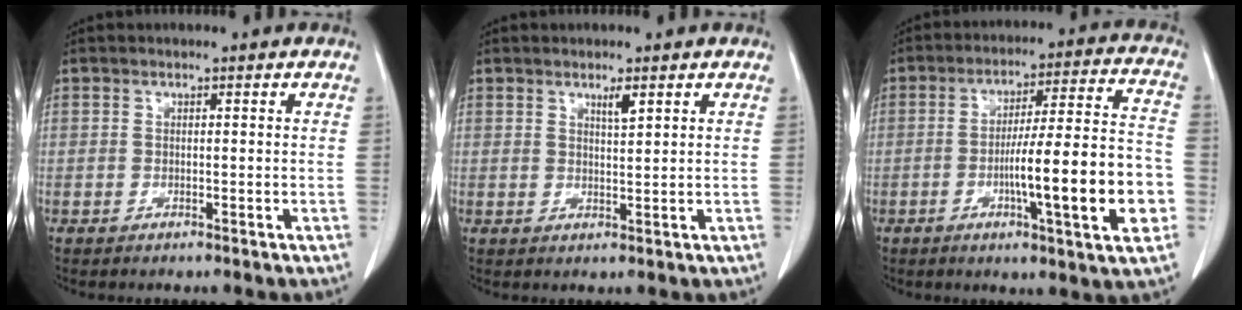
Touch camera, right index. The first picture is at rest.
{"total": 2.0, "force": [1.2, 0.1, 1.5], "torque": [-0.030, -0.004, 0.022]}
{"total": 16.5, "force": [-4.2, 1.0, 15.9], "torque": [-0.235, 0.008, -0.061]}